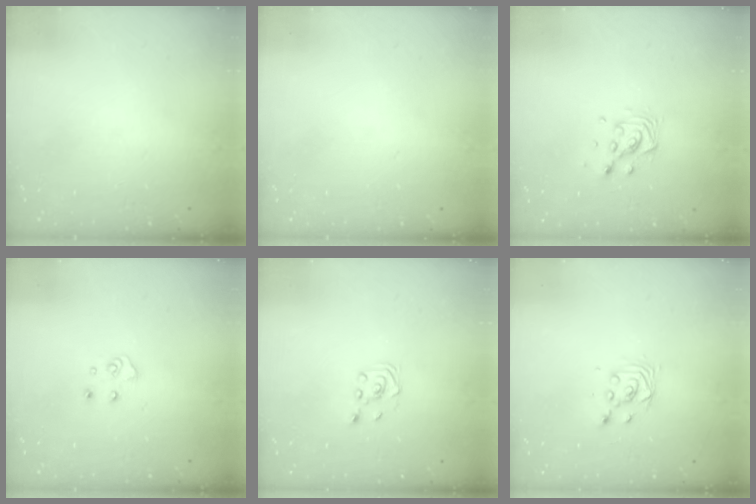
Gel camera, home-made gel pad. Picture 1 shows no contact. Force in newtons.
{"total": 0.0}
{"total": 7.8, "press": 7.8, "slide": 0.3}
{"total": 5.1, "press": 5.1, "slide": 0.4}
{"total": 2.3, "press": 2.2, "slide": 0.7}
{"total": 2.9, "press": 2.9, "slide": 0.1}